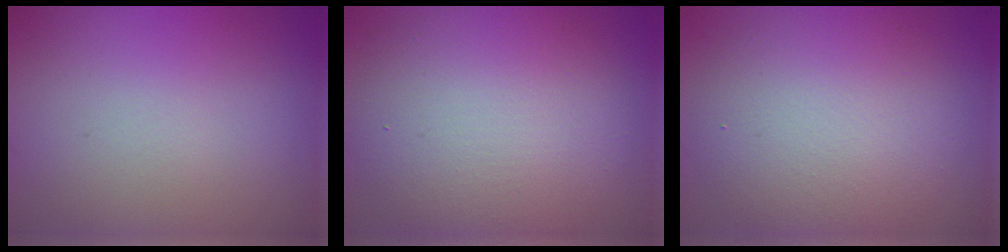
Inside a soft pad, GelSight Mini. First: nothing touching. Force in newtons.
{"total": 9.5, "press": 9.5, "slide": 0.3}
{"total": 7.5, "press": 7.5, "slide": 0.8}